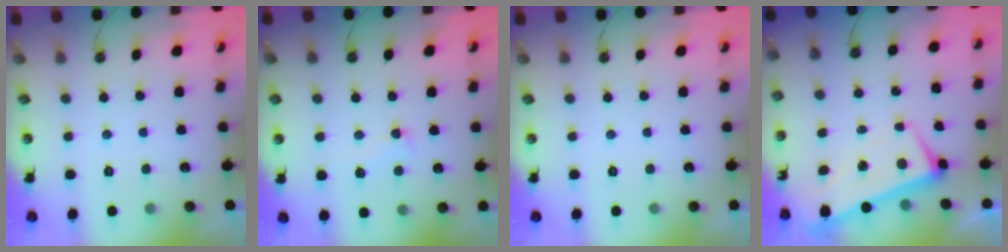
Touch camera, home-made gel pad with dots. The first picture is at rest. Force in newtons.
{"total": 1.5, "press": 0.9, "slide": 1.2}
{"total": 0.0}
{"total": 1.6, "press": 0.6, "slide": 1.4}